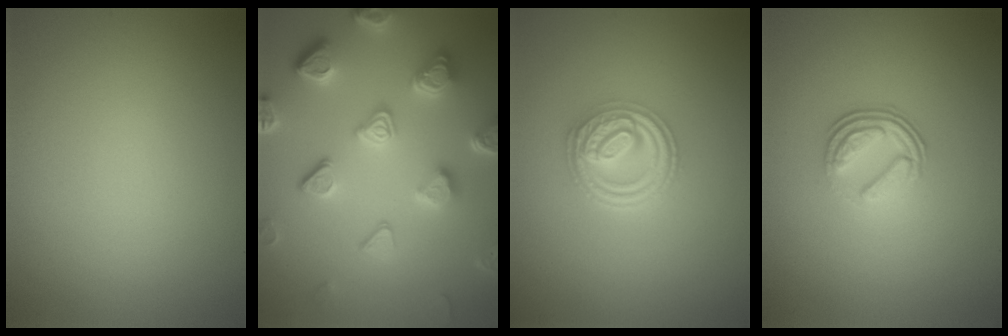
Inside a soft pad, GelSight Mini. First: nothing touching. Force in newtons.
{"total": 6.3, "press": 5.2, "slide": 3.5}
{"total": 4.5, "press": 3.7, "slide": 2.6}
{"total": 3.7, "press": 2.5, "slide": 2.7}